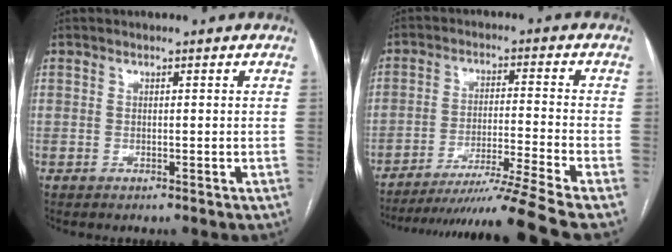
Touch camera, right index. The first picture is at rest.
{"total": 15.7, "force": [-13.5, -4.5, 6.7], "torque": [-0.103, -0.026, -0.218]}